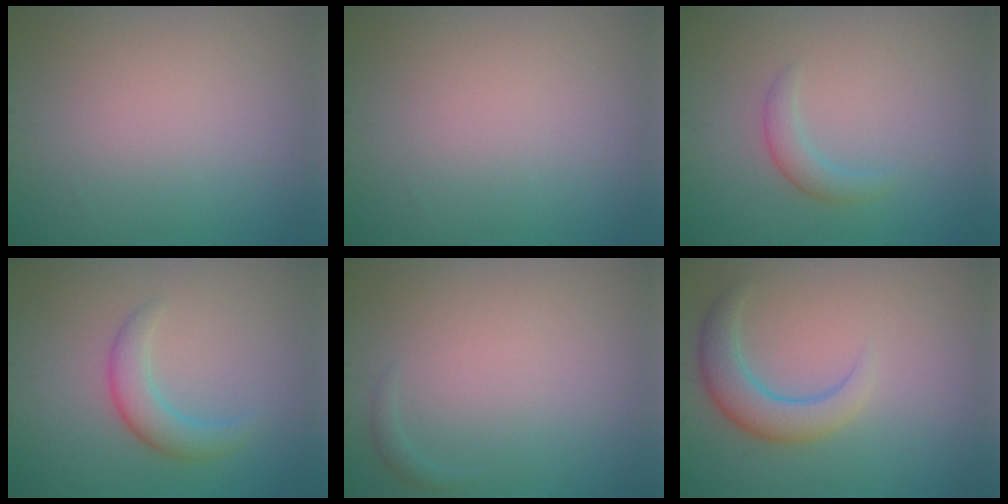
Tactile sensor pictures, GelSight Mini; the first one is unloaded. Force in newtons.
{"total": 0.0}
{"total": 1.7, "press": 1.7, "slide": 0.2}
{"total": 2.9, "press": 2.9, "slide": 0.2}
{"total": 0.6, "press": 0.6, "slide": 0.1}
{"total": 3.7, "press": 3.7, "slide": 0.1}